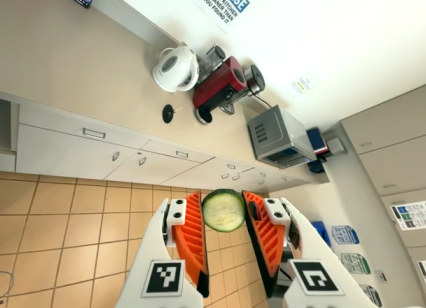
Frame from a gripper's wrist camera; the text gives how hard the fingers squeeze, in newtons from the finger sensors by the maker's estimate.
{"total": 8.6, "left": 8.5, "right": 8.6}